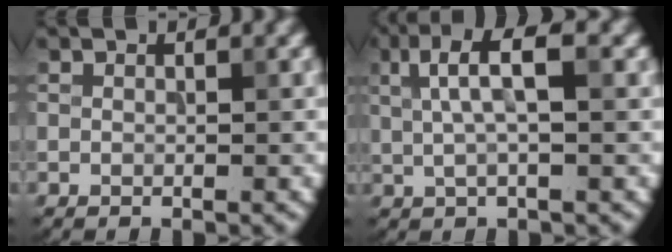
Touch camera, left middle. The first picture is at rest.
{"total": 4.8, "force": [1.3, 1.4, 4.4], "torque": [-0.083, 0.009, 0.021]}